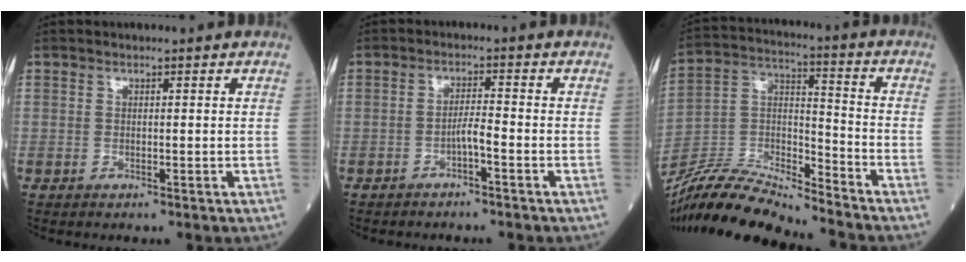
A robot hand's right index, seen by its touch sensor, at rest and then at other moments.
{"total": 2.5, "force": [-1.3, 0.1, 2.1], "torque": [-0.035, 0.002, -0.025]}
{"total": 16.1, "force": [-15.2, 0.4, 5.2], "torque": [-0.099, 0.016, -0.289]}